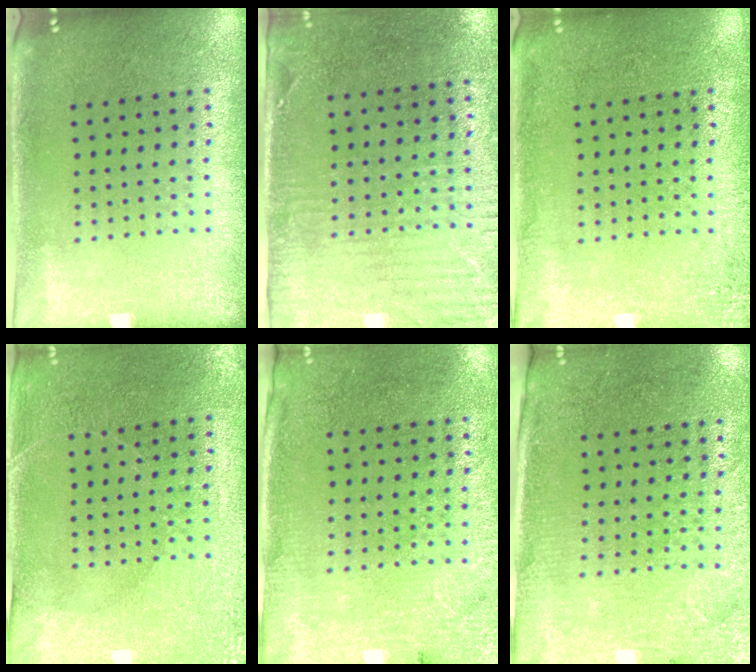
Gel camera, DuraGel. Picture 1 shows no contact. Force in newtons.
{"total": 3.0, "press": 2.4, "slide": 1.7}
{"total": 1.8, "press": 1.8, "slide": 0.3}
{"total": 2.9, "press": 2.8, "slide": 0.7}
{"total": 2.6, "press": 2.2, "slide": 1.4}
{"total": 2.8, "press": 2.6, "slide": 1.2}